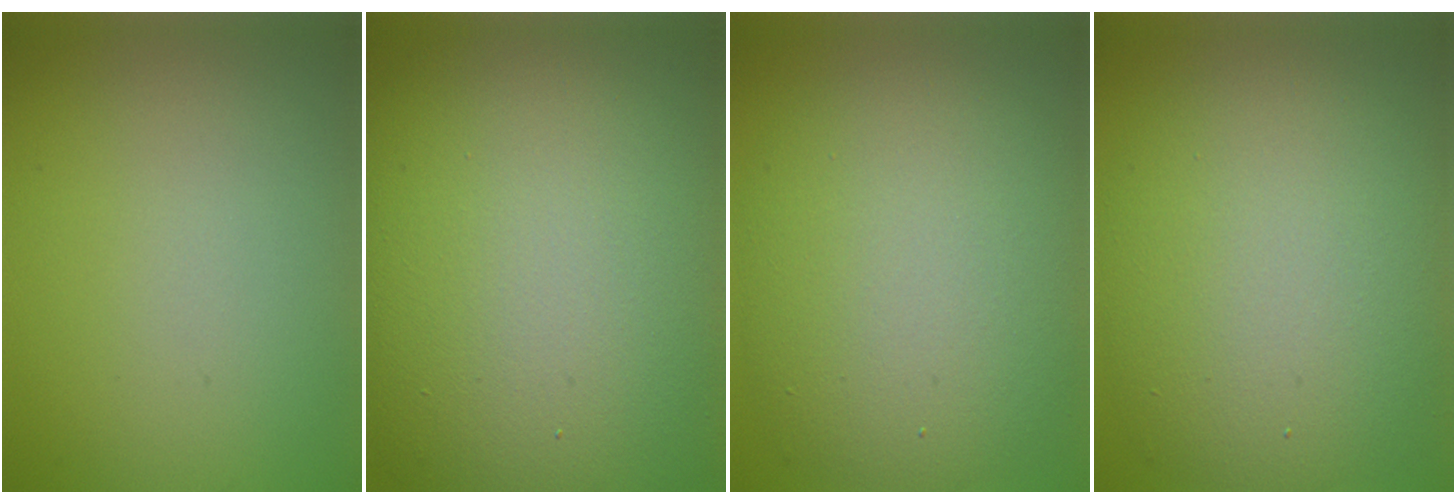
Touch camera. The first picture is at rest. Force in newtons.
{"total": 18.7, "press": 18.7, "slide": 0.8}
{"total": 9.9, "press": 9.8, "slide": 0.8}
{"total": 10.7, "press": 10.7, "slide": 0.4}